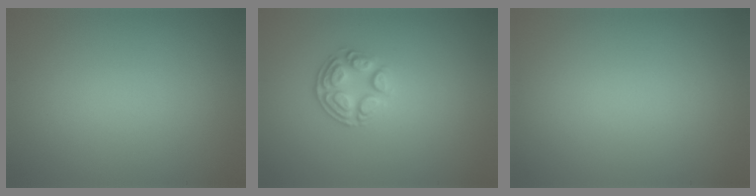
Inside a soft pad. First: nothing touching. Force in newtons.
{"total": 2.8, "press": 2.6, "slide": 1.2}
{"total": 0.0}